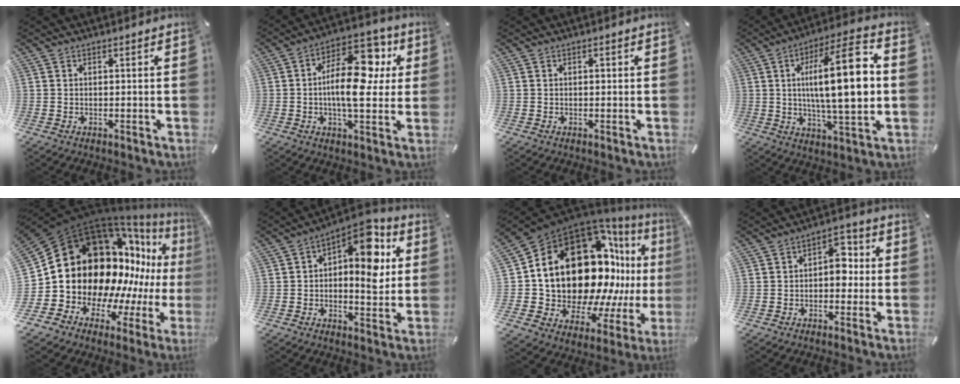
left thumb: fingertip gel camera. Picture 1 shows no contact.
{"total": 16.8, "force": [2.3, 9.0, 14.0], "torque": [-0.211, -0.008, 0.038]}
{"total": 0.8, "force": [0.1, 0.6, 0.6], "torque": [-0.004, -0.001, 0.000]}
{"total": 20.4, "force": [2.2, 5.8, 19.4], "torque": [-0.317, -0.006, 0.017]}
{"total": 23.1, "force": [4.6, 19.2, 12.1], "torque": [-0.165, -0.112, 0.139]}
{"total": 12.7, "force": [3.8, 7.0, 9.9], "torque": [-0.126, -0.043, 0.061]}
{"total": 27.2, "force": [5.8, 18.5, 19.1], "torque": [-0.310, -0.102, 0.145]}
{"total": 7.2, "force": [-0.5, 4.7, 5.5], "torque": [-0.069, 0.008, -0.015]}